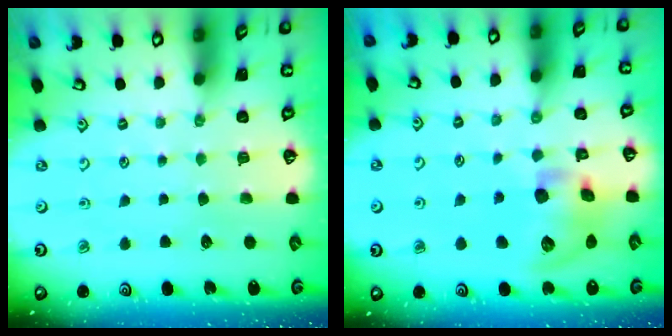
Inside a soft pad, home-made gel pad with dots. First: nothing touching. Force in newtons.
{"total": 13.1, "press": 13.0, "slide": 2.0}